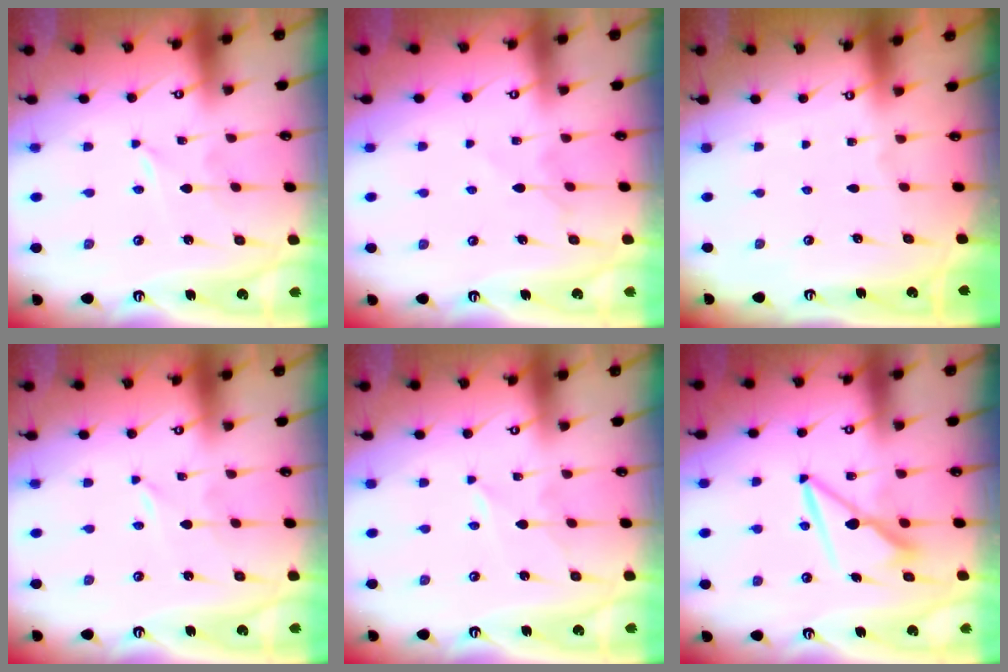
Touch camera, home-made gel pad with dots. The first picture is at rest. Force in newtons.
{"total": 5.2, "press": 5.2, "slide": 0.8}
{"total": 0.0}
{"total": 0.0}
{"total": 2.4, "press": 2.4, "slide": 0.3}
{"total": 9.2, "press": 9.2, "slide": 0.9}